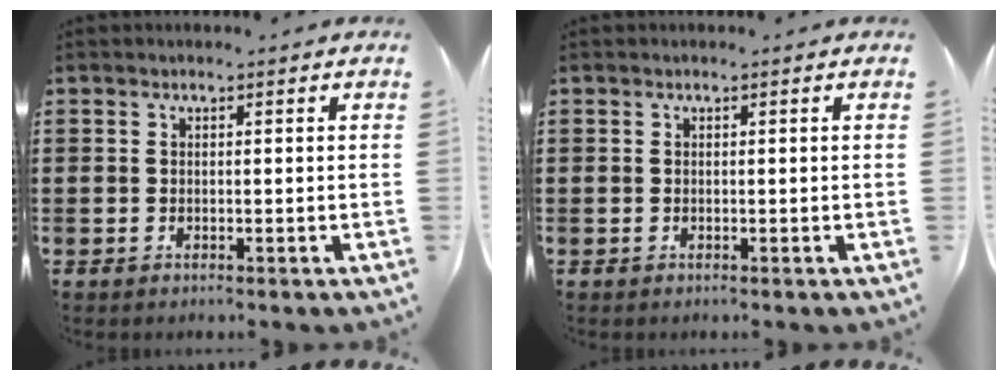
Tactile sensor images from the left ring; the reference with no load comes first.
{"total": 0.0}